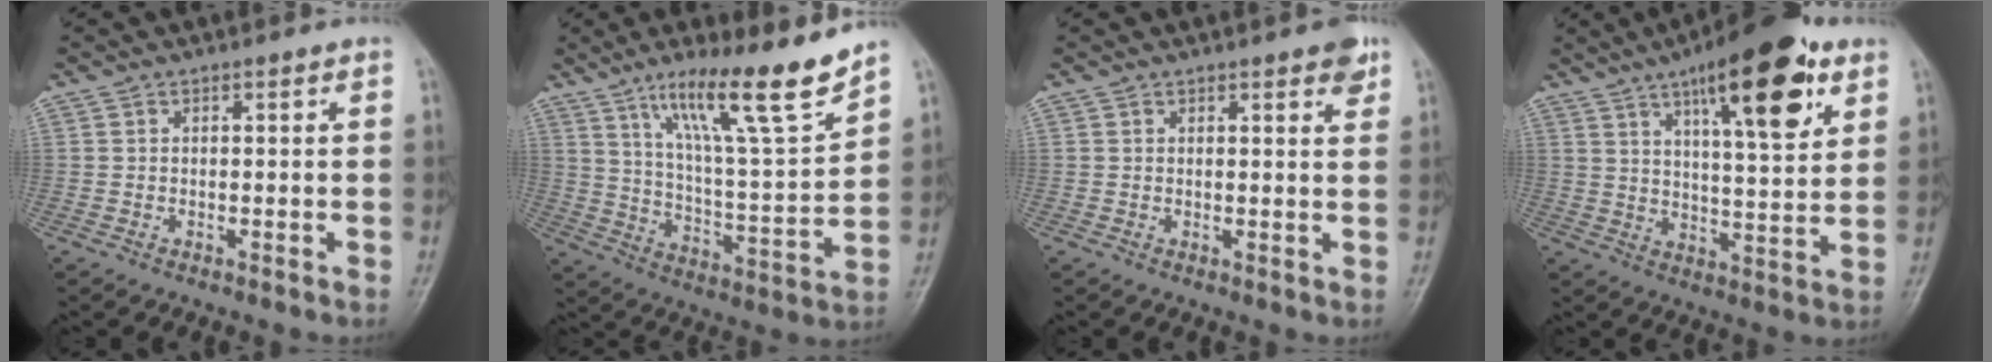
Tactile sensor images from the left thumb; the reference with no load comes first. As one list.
[{"total": 17.0, "force": [12.0, 1.8, 12.0], "torque": [-0.182, -0.071, 0.206]}, {"total": 3.7, "force": [2.2, 1.1, 2.7], "torque": [-0.023, -0.008, 0.025]}, {"total": 18.9, "force": [9.6, 5.8, 15.2], "torque": [-0.197, -0.031, 0.146]}]